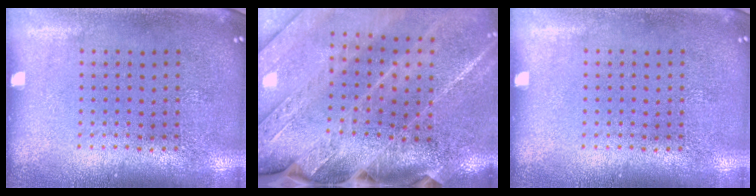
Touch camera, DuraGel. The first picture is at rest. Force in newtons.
{"total": 3.9, "press": 3.3, "slide": 2.2}
{"total": 0.0}